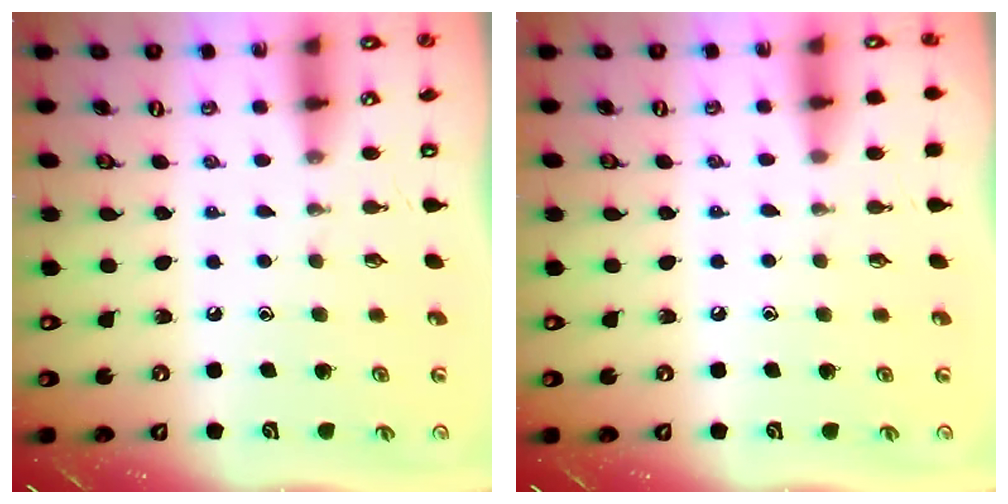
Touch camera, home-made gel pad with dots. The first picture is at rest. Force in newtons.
{"total": 2.5, "press": 2.4, "slide": 0.4}